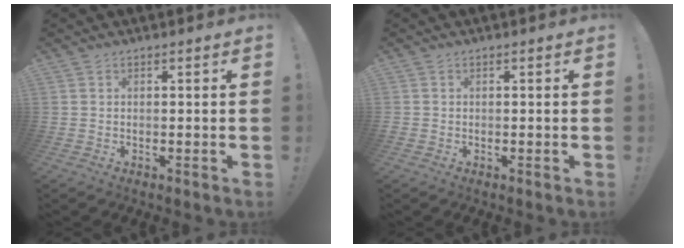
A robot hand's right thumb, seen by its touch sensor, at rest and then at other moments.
{"total": 0.6, "force": [-0.2, 0.5, 0.1], "torque": [-0.001, 0.001, -0.003]}